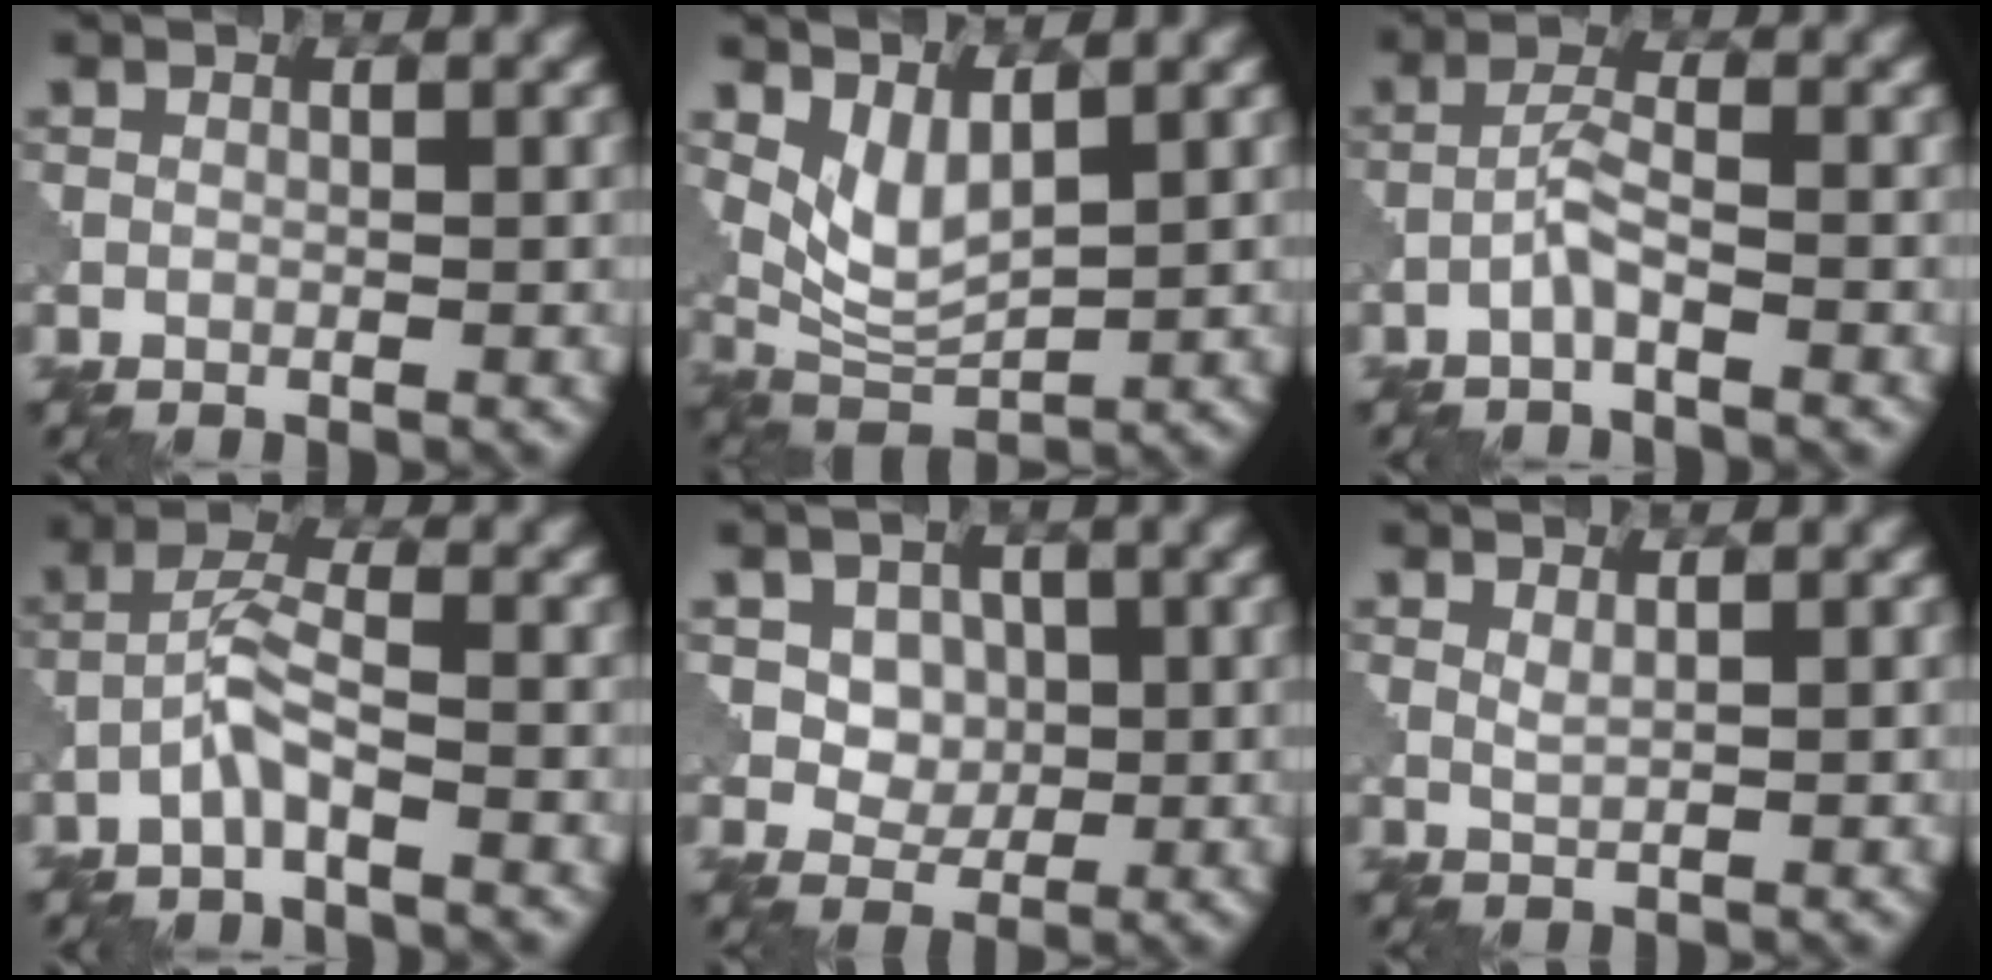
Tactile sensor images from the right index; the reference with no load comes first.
{"total": 3.9, "force": [1.9, 1.6, 2.9], "torque": [-0.067, -0.013, 0.048]}
{"total": 2.0, "force": [-1.1, 0.3, 1.6], "torque": [-0.033, 0.008, -0.025]}
{"total": 2.7, "force": [-1.5, 0.4, 2.2], "torque": [-0.049, 0.010, -0.037]}
{"total": 4.6, "force": [1.6, 3.7, 2.3], "torque": [-0.046, 0.001, 0.033]}
{"total": 0.9, "force": [0.7, 0.2, 0.5], "torque": [-0.013, -0.001, 0.016]}